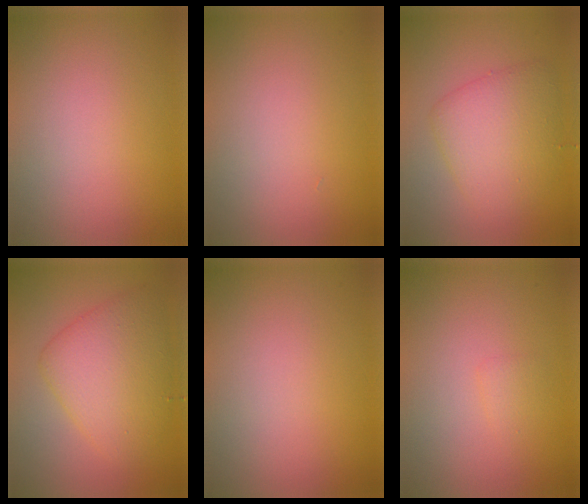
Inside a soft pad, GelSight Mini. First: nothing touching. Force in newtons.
{"total": 0.0}
{"total": 4.7, "press": 4.7, "slide": 0.2}
{"total": 5.7, "press": 5.7, "slide": 0.2}
{"total": 0.0}
{"total": 0.8, "press": 0.8, "slide": 0.1}